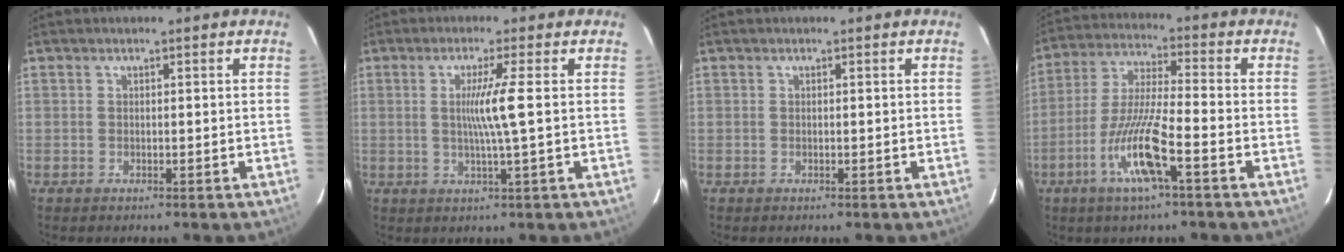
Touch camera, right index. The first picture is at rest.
{"total": 5.2, "force": [0.4, -1.4, 5.0], "torque": [-0.094, -0.009, 0.007]}
{"total": 0.0}
{"total": 11.3, "force": [-4.9, 0.4, 10.2], "torque": [-0.206, -0.009, -0.097]}